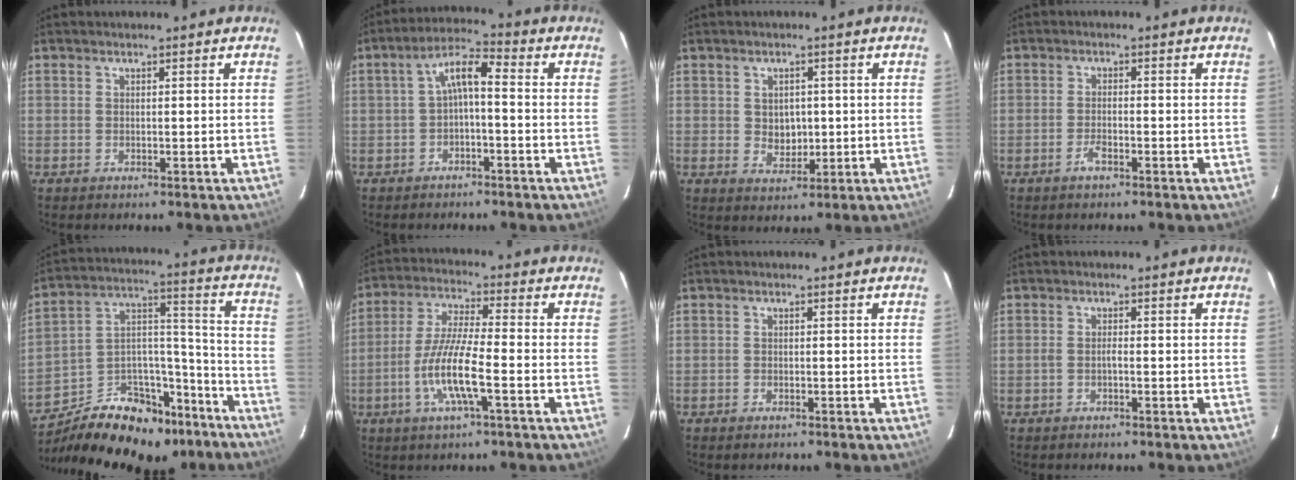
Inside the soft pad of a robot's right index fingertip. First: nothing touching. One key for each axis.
{"total": 5.4, "fx": -1.2, "fy": 1.7, "fz": 5.0, "tx": -0.106, "ty": 0.020, "tz": -0.022}
{"total": 4.6, "fx": 0.3, "fy": 3.8, "fz": 2.6, "tx": -0.041, "ty": 0.002, "tz": 0.013}
{"total": 2.1, "fx": -1.4, "fy": 0.5, "fz": 1.5, "tx": -0.035, "ty": 0.001, "tz": -0.029}
{"total": 22.9, "fx": -16.3, "fy": 12.0, "fz": 10.7, "tx": -0.199, "ty": 0.059, "tz": -0.229}
{"total": 10.2, "fx": -3.6, "fy": 1.0, "fz": 9.5, "tx": -0.200, "ty": -0.003, "tz": -0.072}
{"total": 0.9, "fx": -0.8, "fy": 0.5, "fz": 0.2, "tx": -0.005, "ty": 0.001, "tz": -0.012}
{"total": 0.8, "fx": -0.5, "fy": 0.0, "fz": 0.7, "tx": -0.013, "ty": 0.003, "tz": -0.011}